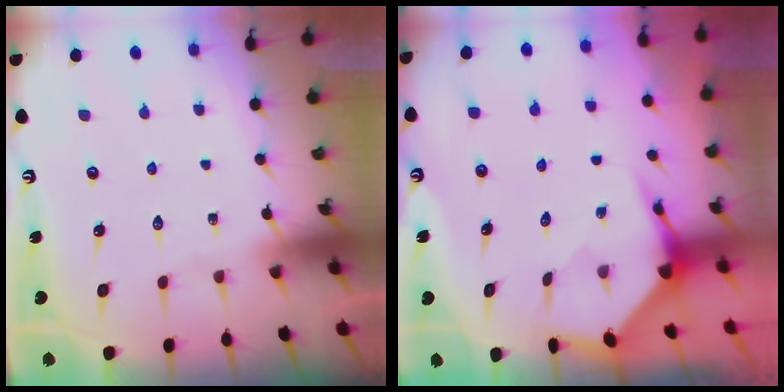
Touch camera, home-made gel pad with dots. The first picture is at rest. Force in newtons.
{"total": 4.0, "press": 3.9, "slide": 0.4}